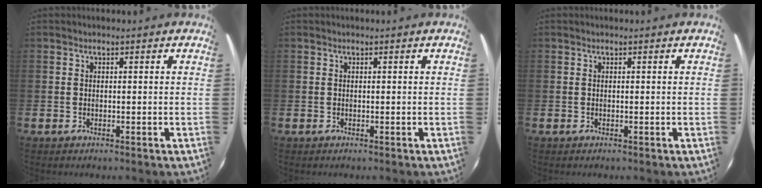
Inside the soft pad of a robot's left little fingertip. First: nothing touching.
{"total": 0.0}
{"total": 0.0}